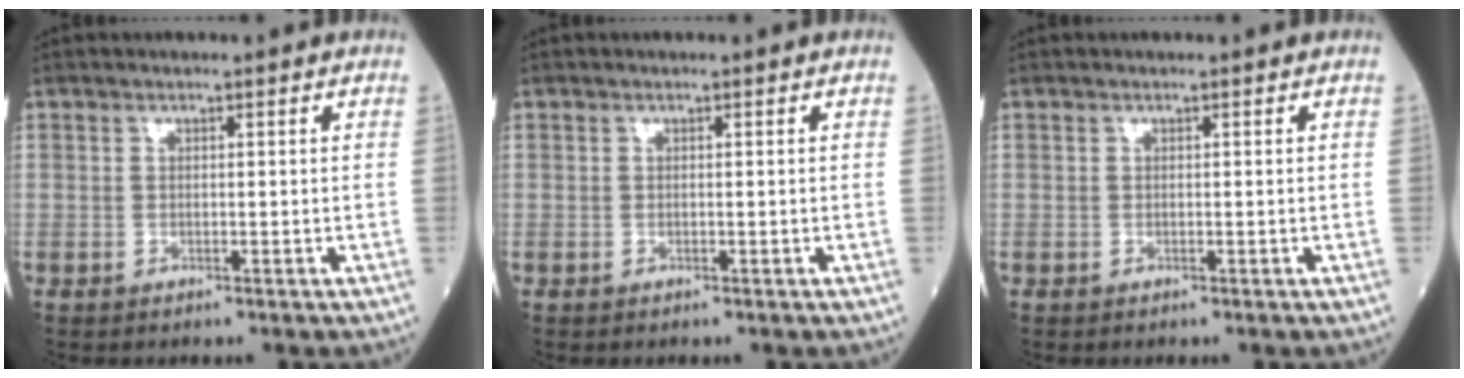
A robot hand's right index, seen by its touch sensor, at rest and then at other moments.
{"total": 0.0}
{"total": 0.0}